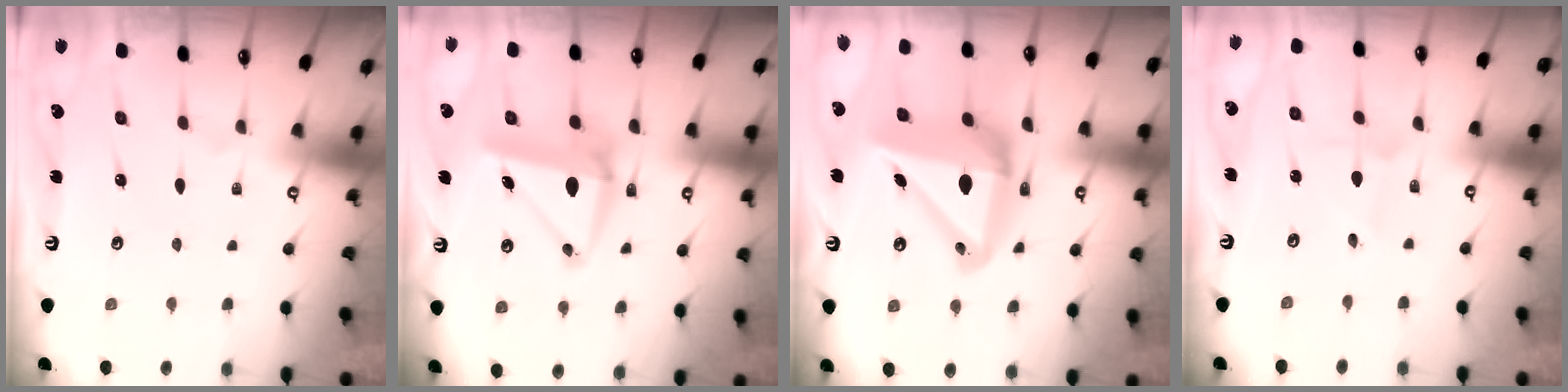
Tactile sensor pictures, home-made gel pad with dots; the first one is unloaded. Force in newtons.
{"total": 9.4, "press": 8.7, "slide": 3.4}
{"total": 18.3, "press": 18.1, "slide": 2.9}
{"total": 1.9, "press": 1.9, "slide": 0.1}